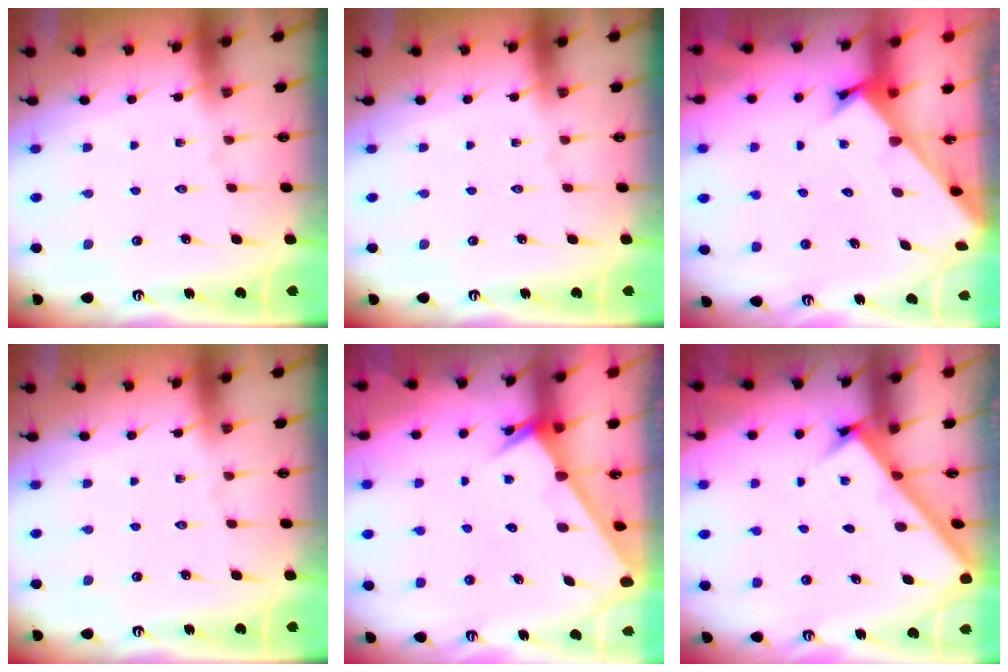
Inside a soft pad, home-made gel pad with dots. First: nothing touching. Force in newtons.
{"total": 0.0}
{"total": 2.3, "press": 2.3, "slide": 0.2}
{"total": 0.0}
{"total": 2.2, "press": 2.2, "slide": 0.1}
{"total": 2.6, "press": 2.6, "slide": 0.3}